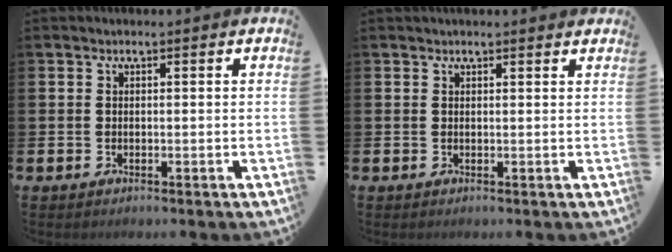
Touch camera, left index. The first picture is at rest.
{"total": 0.8, "force": [0.7, 0.0, 0.2], "torque": [0.004, -0.003, 0.012]}